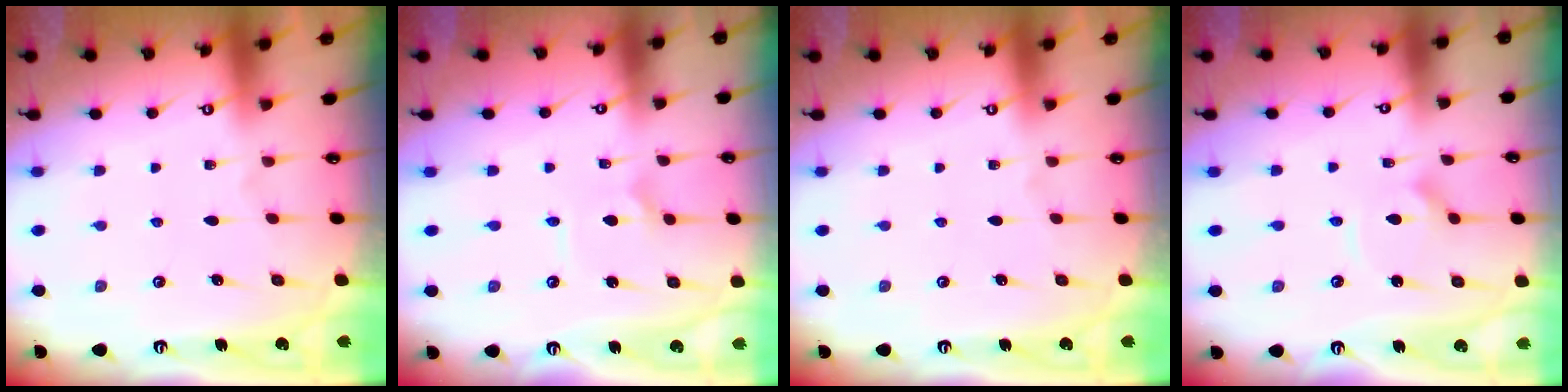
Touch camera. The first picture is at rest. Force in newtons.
{"total": 2.5, "press": 2.5, "slide": 0.2}
{"total": 0.0}
{"total": 3.1, "press": 3.1, "slide": 0.4}